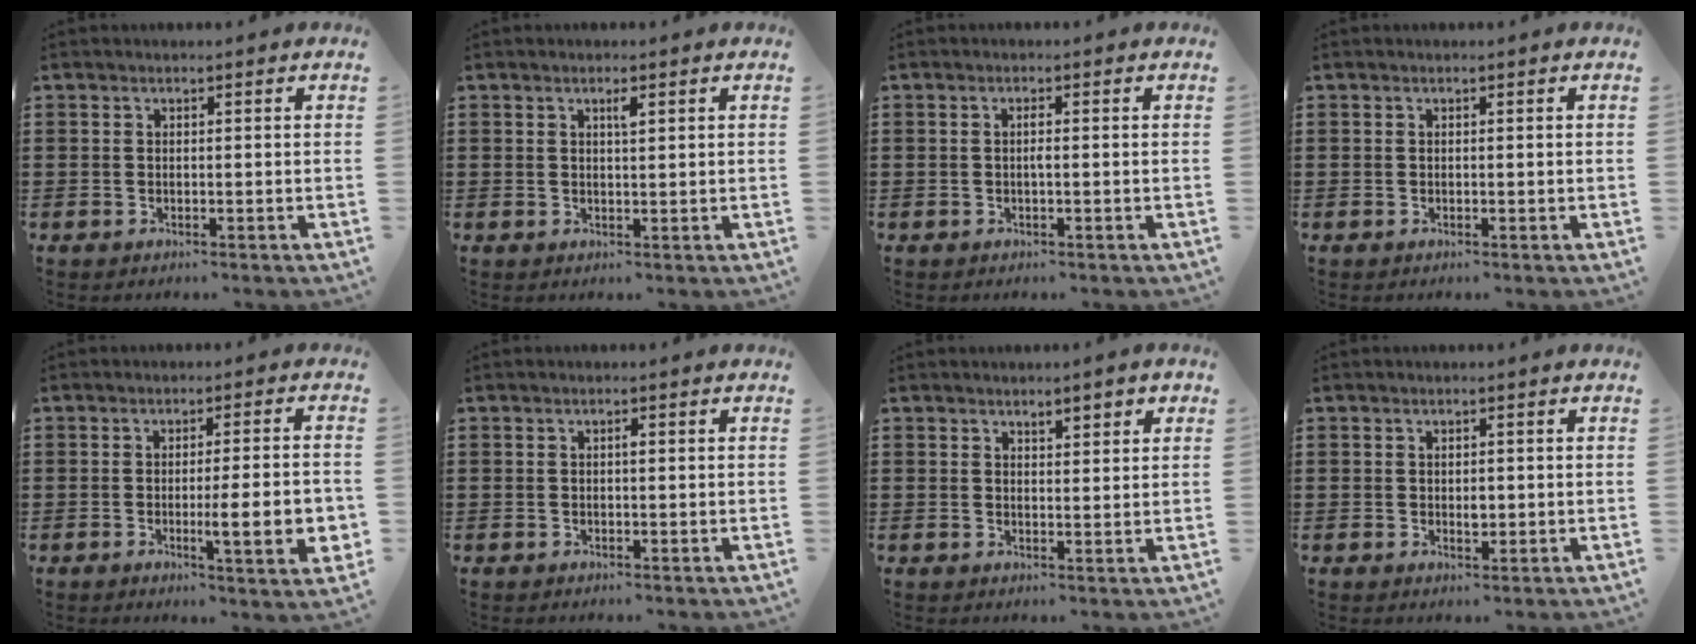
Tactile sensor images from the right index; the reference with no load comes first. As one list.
[{"total": 1.4, "force": [0.7, 0.3, 1.2], "torque": [-0.016, 0.000, 0.008]}, {"total": 1.1, "force": [-0.2, 0.1, 1.1], "torque": [-0.021, -0.003, -0.003]}, {"total": 0.0}, {"total": 8.4, "force": [-1.7, 1.0, 8.2], "torque": [-0.113, -0.013, -0.029]}, {"total": 0.6, "force": [0.1, 0.2, 0.6], "torque": [-0.012, -0.003, 0.002]}, {"total": 1.9, "force": [1.5, 0.6, 1.0], "torque": [-0.022, 0.005, 0.026]}, {"total": 1.9, "force": [0.1, 0.9, 1.6], "torque": [-0.032, 0.003, 0.001]}]